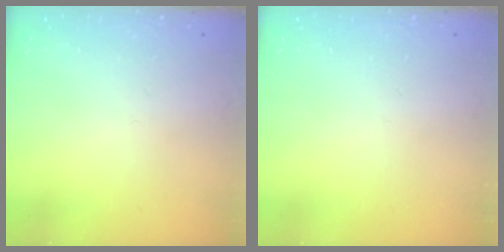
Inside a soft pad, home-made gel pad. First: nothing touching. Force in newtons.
{"total": 0.0}